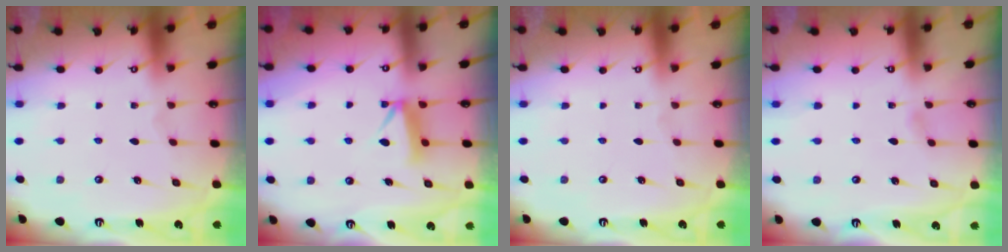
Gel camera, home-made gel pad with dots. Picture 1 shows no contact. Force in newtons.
{"total": 7.6, "press": 7.5, "slide": 0.9}
{"total": 0.0}
{"total": 2.3, "press": 2.3, "slide": 0.3}